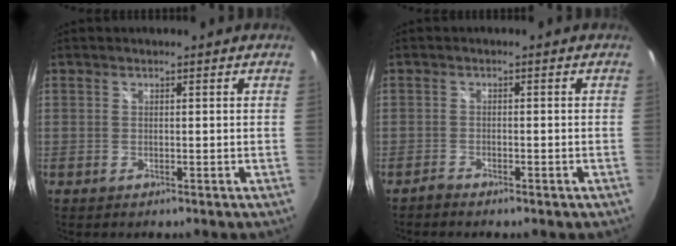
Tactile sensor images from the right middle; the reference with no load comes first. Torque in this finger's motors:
{"motor_torque": [-0.36, 0.11, -0.02, 0.00]}